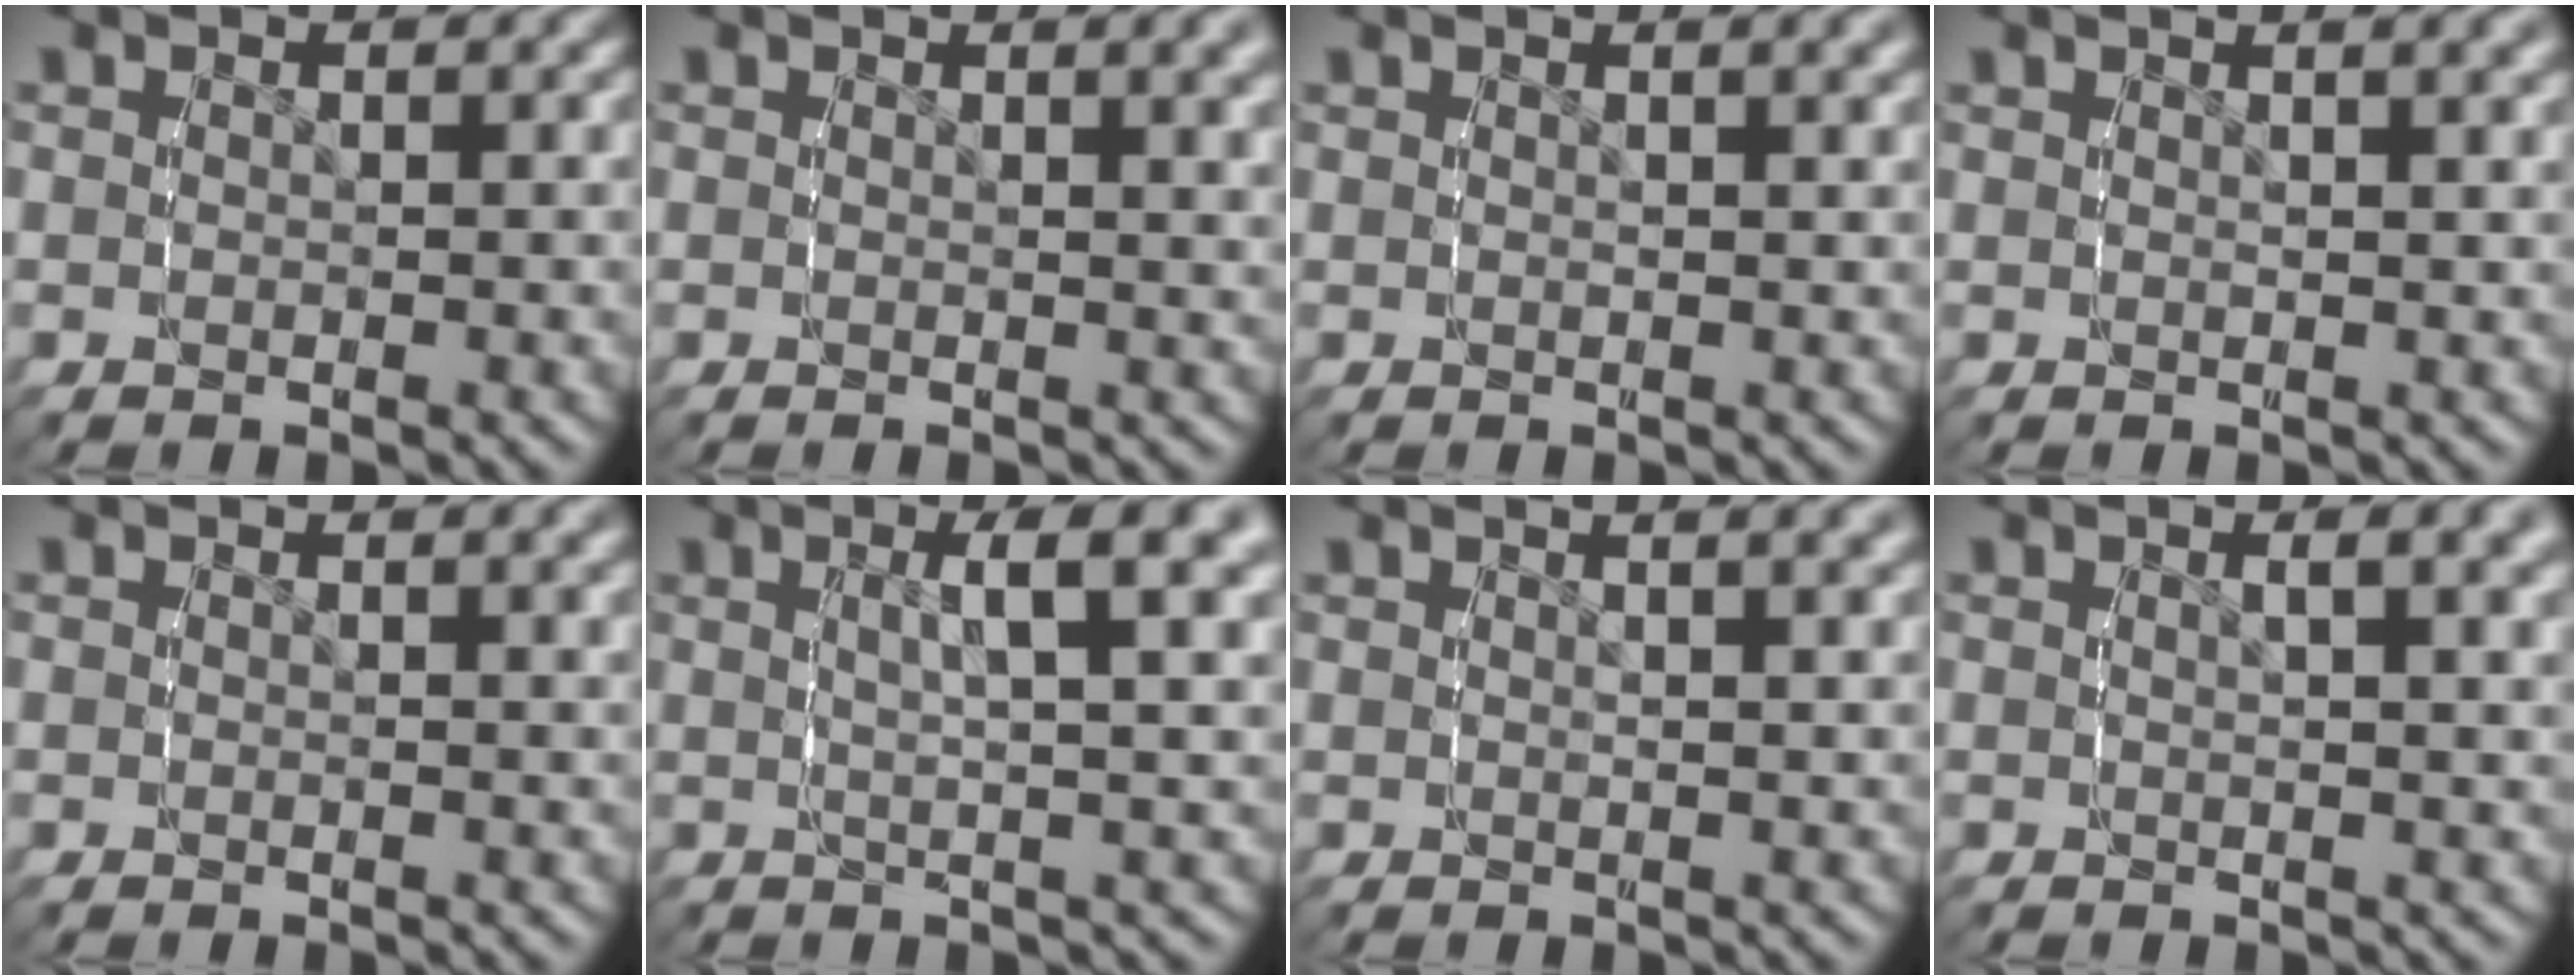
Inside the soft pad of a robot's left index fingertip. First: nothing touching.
{"total": 2.1, "force": [1.1, -0.2, 1.8], "torque": [-0.021, 0.000, 0.017]}
{"total": 2.0, "force": [1.2, -0.1, 1.6], "torque": [-0.015, 0.006, 0.021]}
{"total": 3.5, "force": [2.2, 0.4, 2.7], "torque": [-0.023, 0.014, 0.033]}
{"total": 1.0, "force": [0.5, -0.3, 0.7], "torque": [-0.011, -0.002, 0.009]}
{"total": 5.9, "force": [2.4, 0.7, 5.4], "torque": [-0.067, 0.018, 0.035]}
{"total": 4.4, "force": [2.7, 0.9, 3.4], "torque": [-0.032, 0.016, 0.039]}
{"total": 3.1, "force": [1.4, 0.0, 2.7], "torque": [-0.032, 0.004, 0.025]}